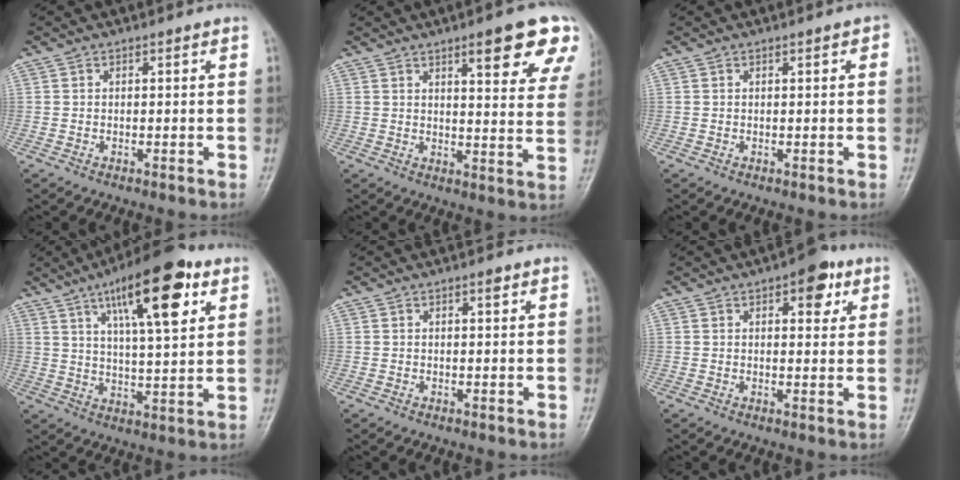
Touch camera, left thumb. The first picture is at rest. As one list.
[{"total": 13.9, "force": [8.0, 3.3, 10.9], "torque": [-0.106, -0.037, 0.099]}, {"total": 1.3, "force": [0.4, 0.4, 1.1], "torque": [-0.013, 0.002, 0.004]}, {"total": 17.5, "force": [8.3, 5.3, 14.5], "torque": [-0.202, -0.023, 0.130]}, {"total": 1.3, "force": [0.8, 0.4, 0.9], "torque": [-0.012, -0.002, 0.011]}, {"total": 6.6, "force": [3.3, 3.2, 4.8], "torque": [-0.036, -0.009, 0.035]}]